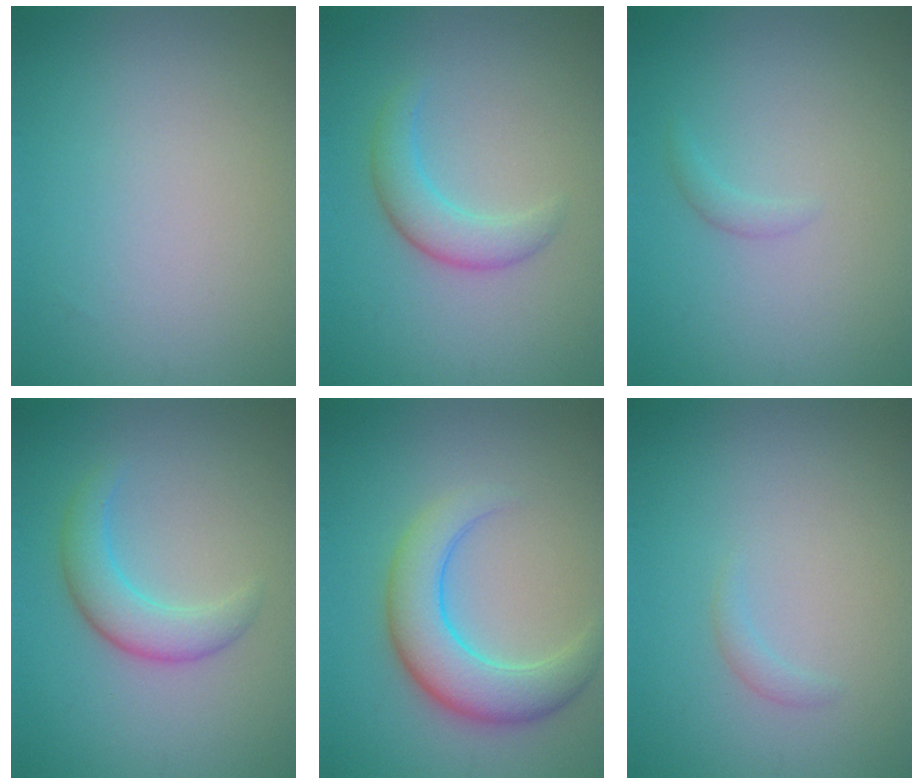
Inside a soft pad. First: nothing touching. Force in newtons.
{"total": 2.9, "press": 2.9, "slide": 0.2}
{"total": 0.8, "press": 0.8, "slide": 0.0}
{"total": 3.4, "press": 3.4, "slide": 0.3}
{"total": 5.7, "press": 5.7, "slide": 0.1}
{"total": 0.8, "press": 0.8, "slide": 0.1}